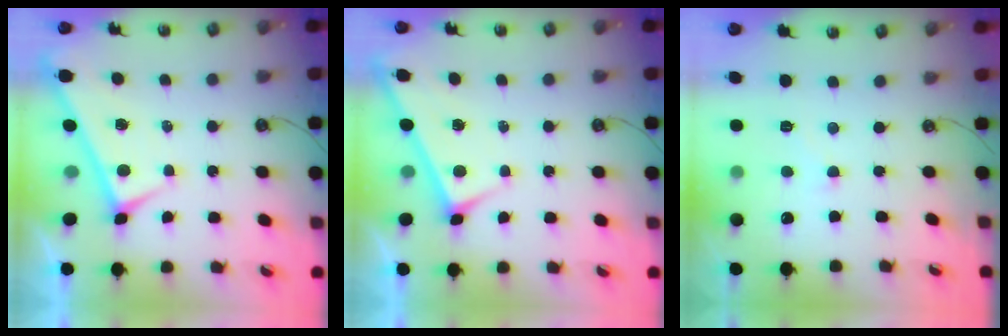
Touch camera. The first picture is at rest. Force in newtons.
{"total": 2.9, "press": 2.9, "slide": 0.3}
{"total": 2.6, "press": 2.6, "slide": 0.5}